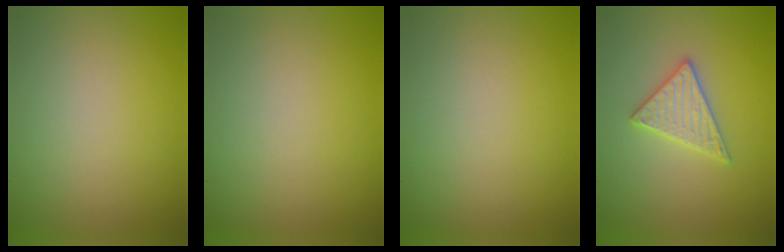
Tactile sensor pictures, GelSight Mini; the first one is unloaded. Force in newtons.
{"total": 0.0}
{"total": 0.0}
{"total": 2.9, "press": 2.9, "slide": 0.3}